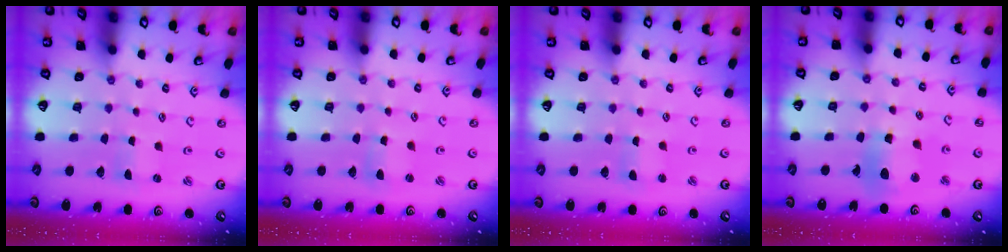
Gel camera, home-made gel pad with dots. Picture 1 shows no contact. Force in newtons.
{"total": 2.5, "press": 2.5, "slide": 0.3}
{"total": 1.1, "press": 1.0, "slide": 0.2}
{"total": 11.5, "press": 11.2, "slide": 2.7}